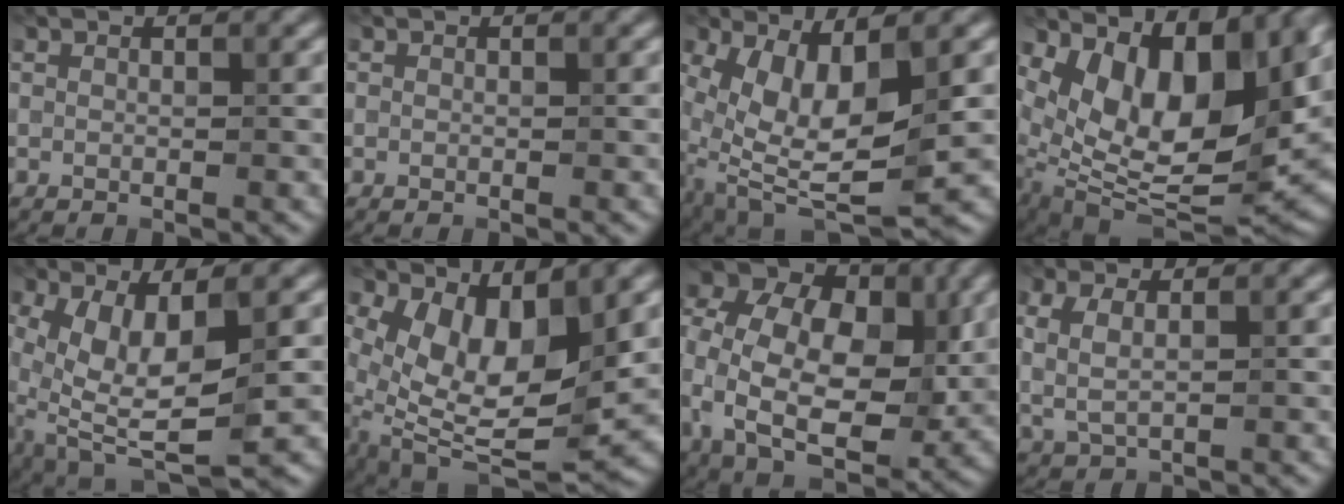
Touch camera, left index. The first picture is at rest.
{"total": 0.6, "force": [-0.2, -0.3, -0.4], "torque": [0.002, 0.000, 0.005]}
{"total": 8.1, "force": [-0.1, 3.4, 7.3], "torque": [-0.167, -0.019, 0.011]}
{"total": 11.2, "force": [3.6, 5.8, 8.9], "torque": [-0.153, -0.018, 0.076]}
{"total": 7.7, "force": [-0.8, 3.0, 7.1], "torque": [-0.155, -0.015, -0.003]}
{"total": 8.5, "force": [1.3, 4.3, 7.2], "torque": [-0.151, -0.024, 0.037]}
{"total": 14.1, "force": [-0.2, 9.9, 10.0], "torque": [-0.195, 0.011, 0.012]}
{"total": 2.2, "force": [0.5, 0.9, 1.9], "torque": [-0.055, -0.004, 0.022]}